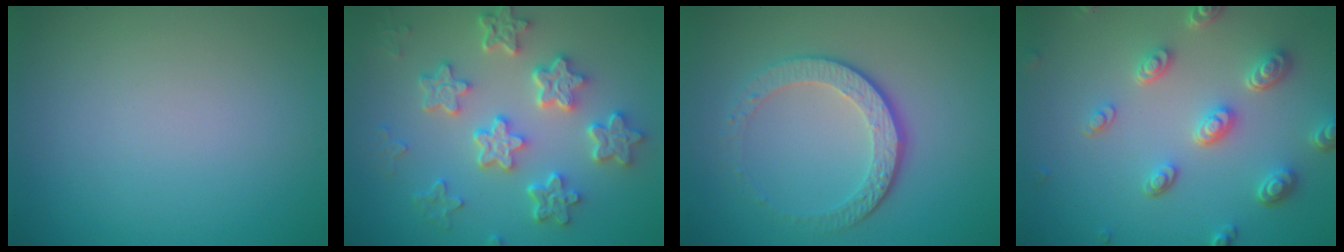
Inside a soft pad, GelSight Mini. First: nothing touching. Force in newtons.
{"total": 6.4, "press": 4.9, "slide": 4.2}
{"total": 4.3, "press": 3.1, "slide": 3.0}
{"total": 4.9, "press": 3.8, "slide": 3.1}